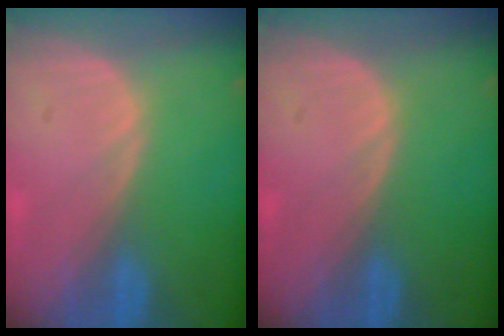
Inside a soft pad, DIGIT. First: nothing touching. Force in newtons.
{"total": 0.0}